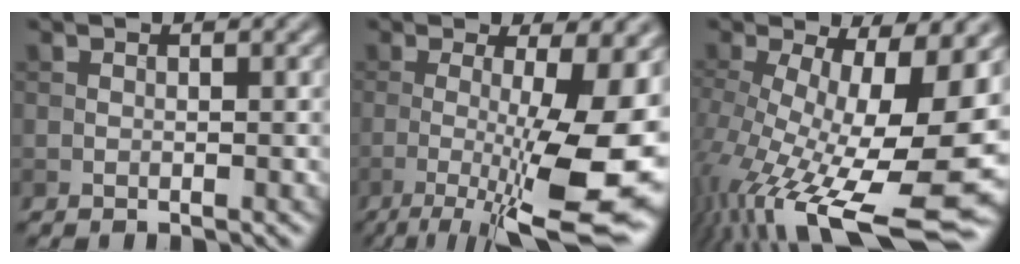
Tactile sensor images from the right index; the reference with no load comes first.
{"total": 13.7, "force": [-2.9, 3.2, 13.0], "torque": [-0.184, -0.012, -0.040]}
{"total": 16.3, "force": [-4.1, 5.8, 14.7], "torque": [-0.255, -0.027, -0.058]}